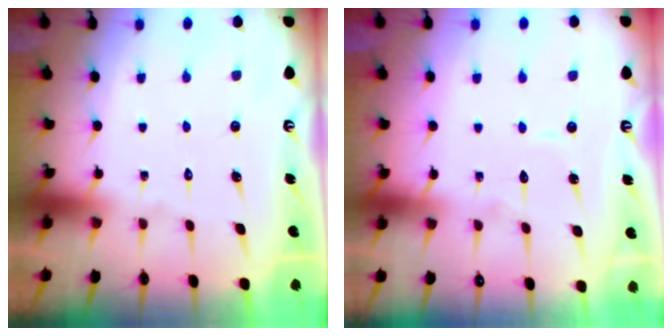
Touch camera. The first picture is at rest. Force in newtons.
{"total": 4.9, "press": 4.9, "slide": 0.3}